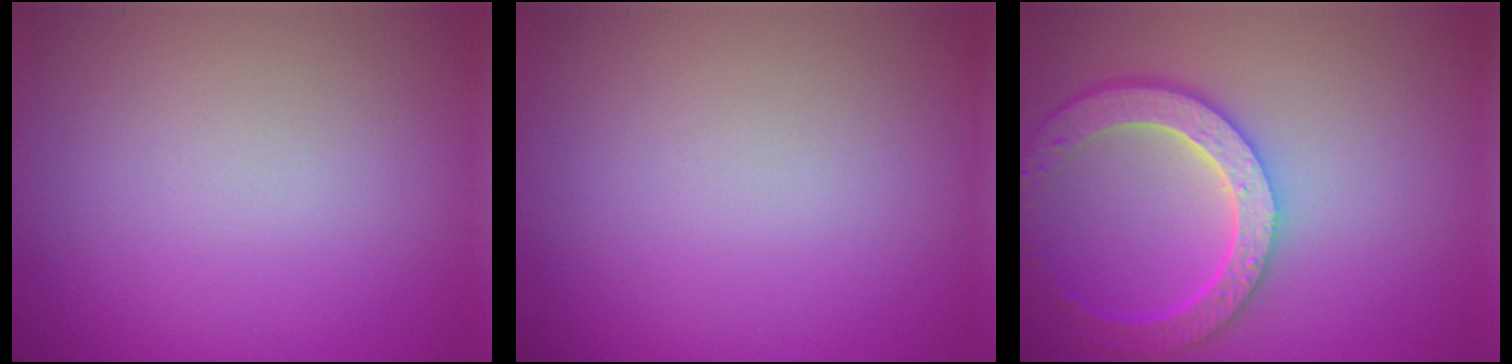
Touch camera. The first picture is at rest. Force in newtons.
{"total": 0.0}
{"total": 6.0, "press": 4.8, "slide": 3.6}